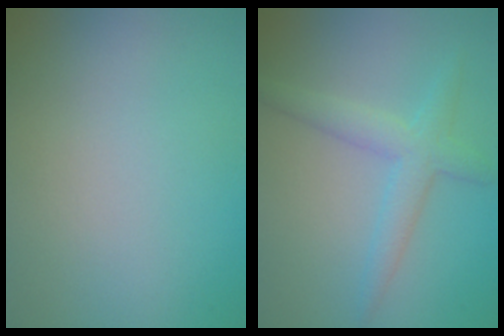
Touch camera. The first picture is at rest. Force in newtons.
{"total": 3.0, "press": 3.0, "slide": 0.0}